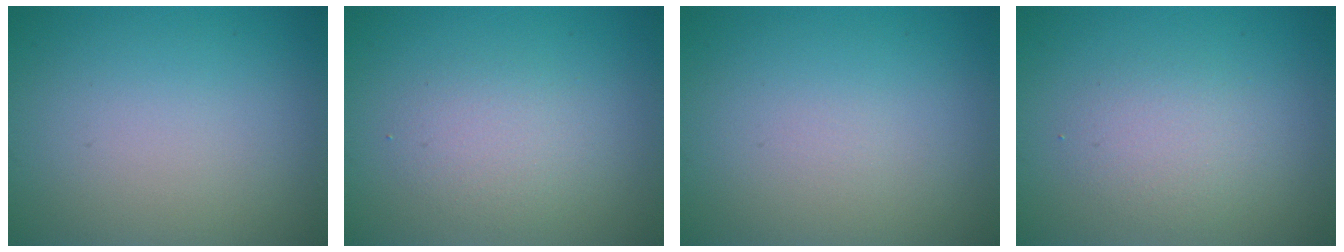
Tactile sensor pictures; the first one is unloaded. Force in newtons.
{"total": 2.2, "press": 2.2, "slide": 0.0}
{"total": 0.0}
{"total": 2.2, "press": 2.2, "slide": 0.0}